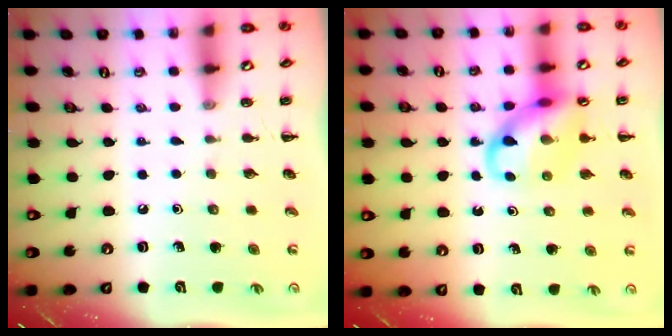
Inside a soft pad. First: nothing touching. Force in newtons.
{"total": 12.6, "press": 12.5, "slide": 1.9}